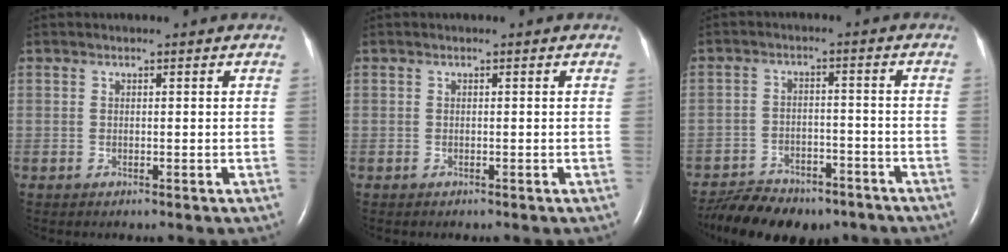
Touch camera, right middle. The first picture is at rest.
{"total": 0.0}
{"total": 13.6, "force": [-10.9, 5.8, 5.7], "torque": [-0.111, 0.000, -0.157]}